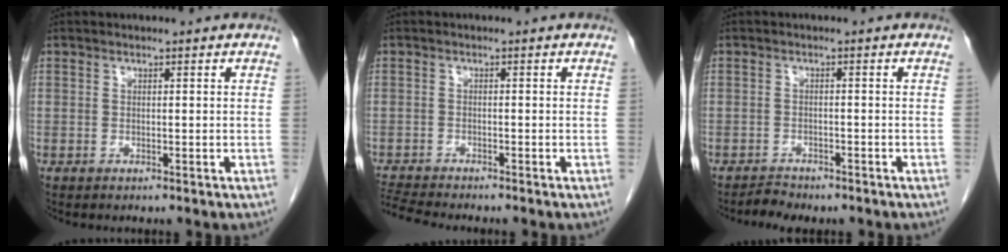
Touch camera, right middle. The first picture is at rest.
{"total": 5.0, "force": [-4.8, -0.4, 1.3], "torque": [-0.028, -0.018, -0.085]}
{"total": 2.1, "force": [-2.0, 0.6, 0.3], "torque": [-0.011, -0.003, -0.031]}